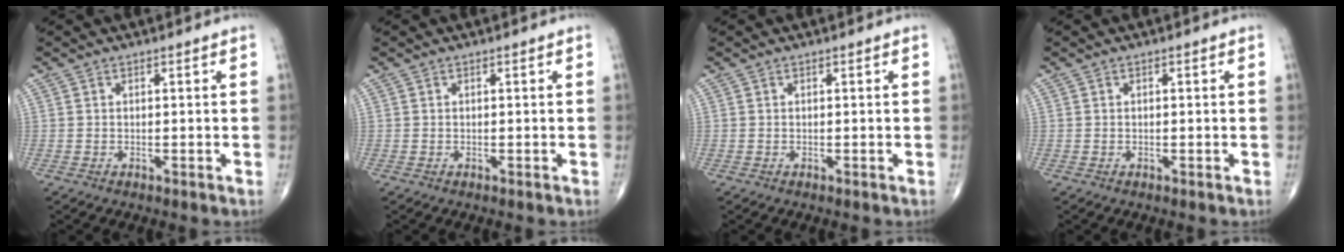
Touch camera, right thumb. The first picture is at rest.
{"total": 0.0}
{"total": 0.0}
{"total": 0.0}